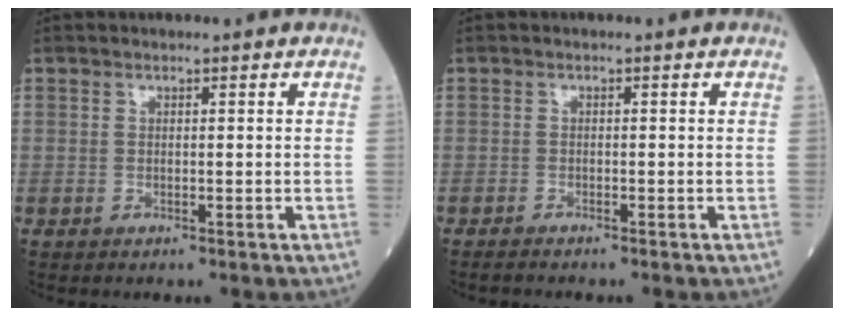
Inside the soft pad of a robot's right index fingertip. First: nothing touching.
{"total": 1.2, "force": [-1.2, -0.1, 0.4], "torque": [-0.013, -0.002, -0.020]}